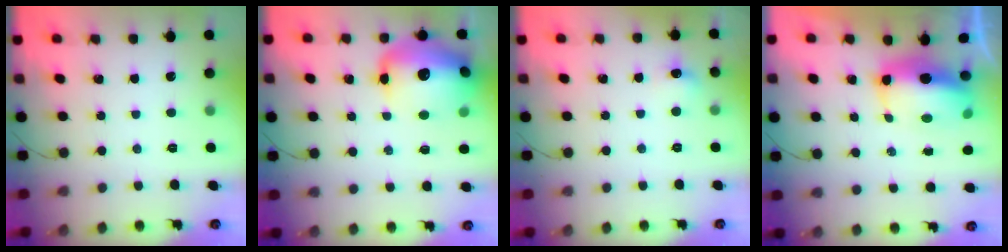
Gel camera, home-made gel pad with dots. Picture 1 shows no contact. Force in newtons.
{"total": 22.1, "press": 20.7, "slide": 7.7}
{"total": 5.9, "press": 5.7, "slide": 1.5}
{"total": 10.2, "press": 9.9, "slide": 2.2}